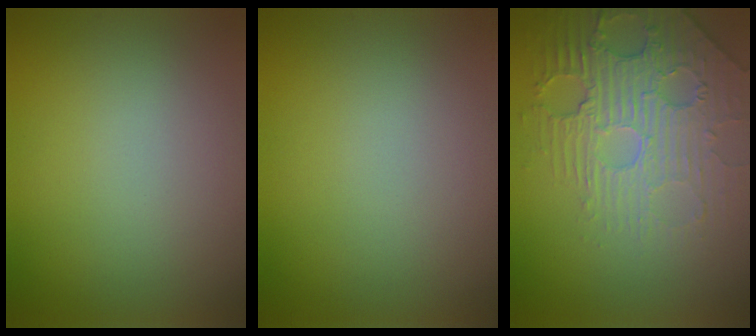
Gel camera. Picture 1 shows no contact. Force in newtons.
{"total": 0.0}
{"total": 4.3, "press": 4.0, "slide": 1.6}